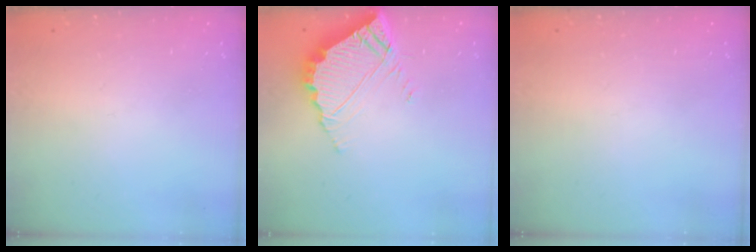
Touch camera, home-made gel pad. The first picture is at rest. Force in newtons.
{"total": 8.0, "press": 7.9, "slide": 0.5}
{"total": 0.0}